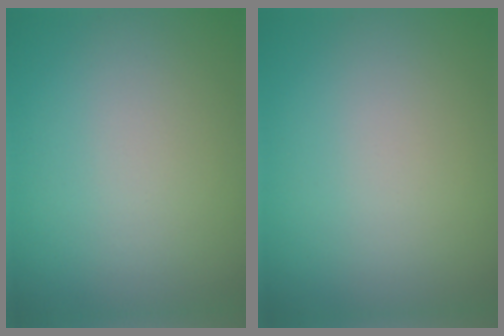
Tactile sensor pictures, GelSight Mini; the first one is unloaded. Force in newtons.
{"total": 0.0}